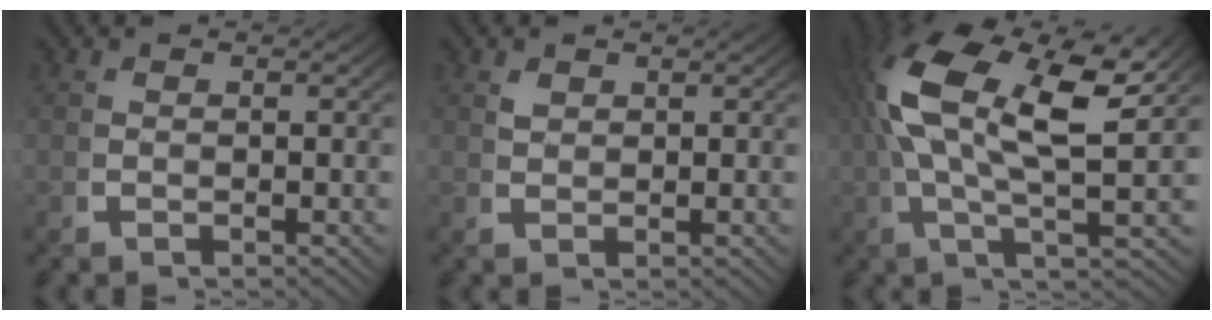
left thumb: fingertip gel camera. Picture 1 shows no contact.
{"total": 1.1, "force": [1.0, 0.2, 0.3], "torque": [-0.004, 0.002, 0.026]}
{"total": 12.0, "force": [3.0, 5.3, 10.3], "torque": [-0.211, -0.002, 0.045]}